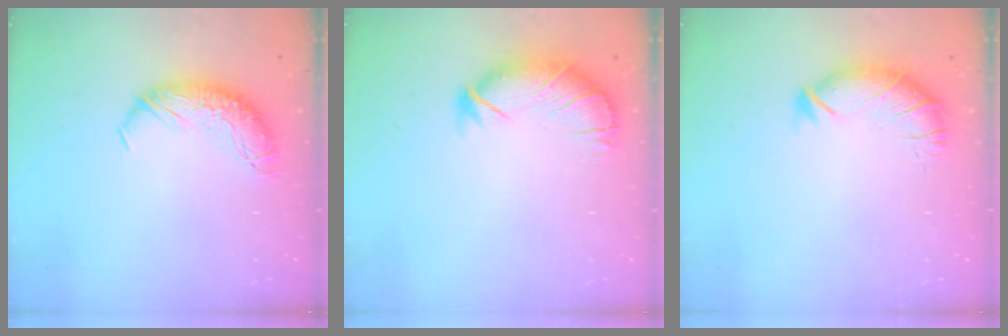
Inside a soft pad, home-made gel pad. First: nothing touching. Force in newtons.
{"total": 3.3, "press": 2.6, "slide": 2.1}
{"total": 3.2, "press": 2.5, "slide": 2.0}